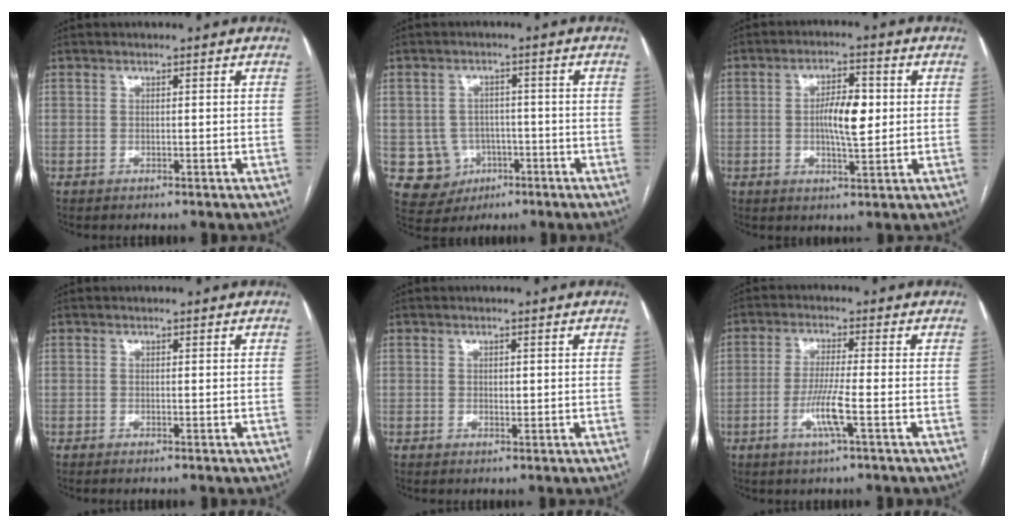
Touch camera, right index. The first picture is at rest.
{"total": 6.6, "force": [-1.7, 6.2, 1.1], "torque": [-0.019, 0.011, -0.015]}
{"total": 6.6, "force": [0.3, 1.9, 6.3], "torque": [-0.113, 0.009, 0.005]}
{"total": 0.0}
{"total": 1.0, "force": [0.1, 0.6, 0.8], "torque": [-0.009, -0.001, 0.002]}
{"total": 5.6, "force": [-2.0, -0.4, 5.2], "torque": [-0.102, -0.012, -0.040]}